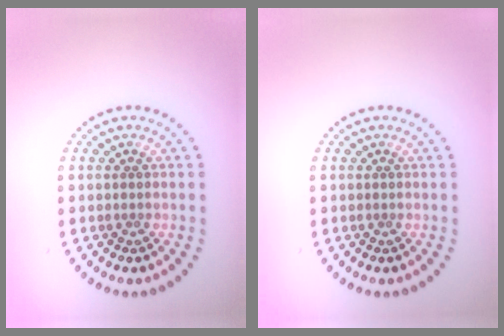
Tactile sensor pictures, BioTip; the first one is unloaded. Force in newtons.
{"total": 0.0}